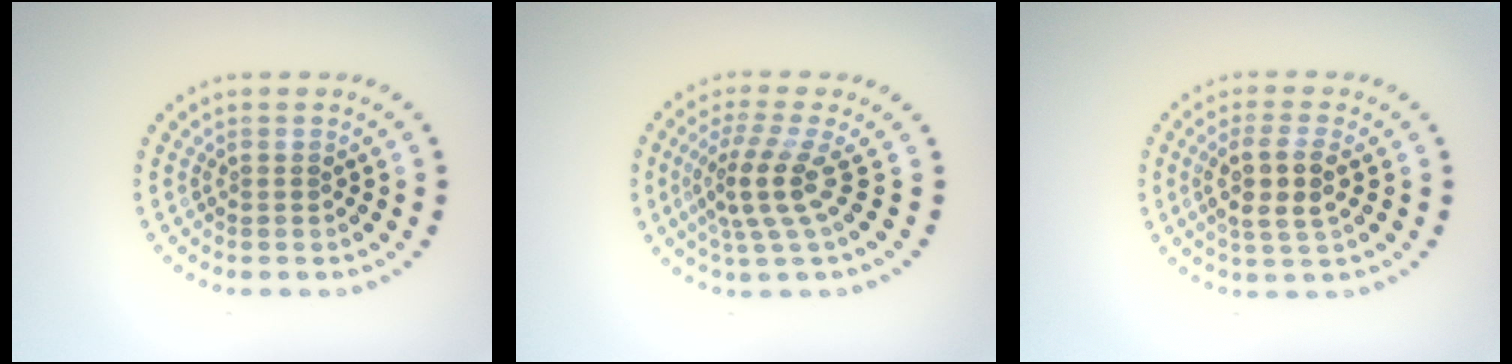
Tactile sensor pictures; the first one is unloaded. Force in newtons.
{"total": 3.7, "press": 2.6, "slide": 2.6}
{"total": 3.6, "press": 3.4, "slide": 1.4}